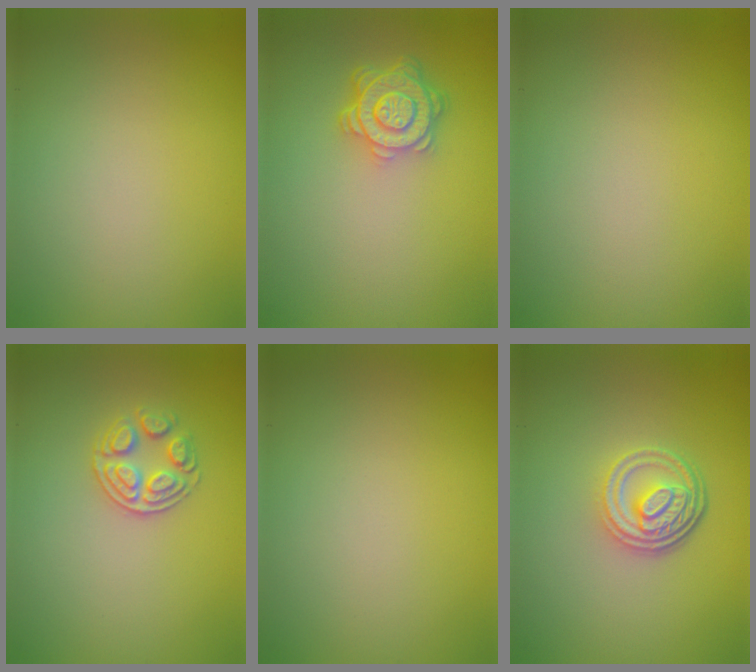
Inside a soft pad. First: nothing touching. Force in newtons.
{"total": 4.7, "press": 3.6, "slide": 3.1}
{"total": 0.0}
{"total": 2.7, "press": 2.4, "slide": 1.1}
{"total": 0.0}
{"total": 4.4, "press": 3.3, "slide": 2.8}